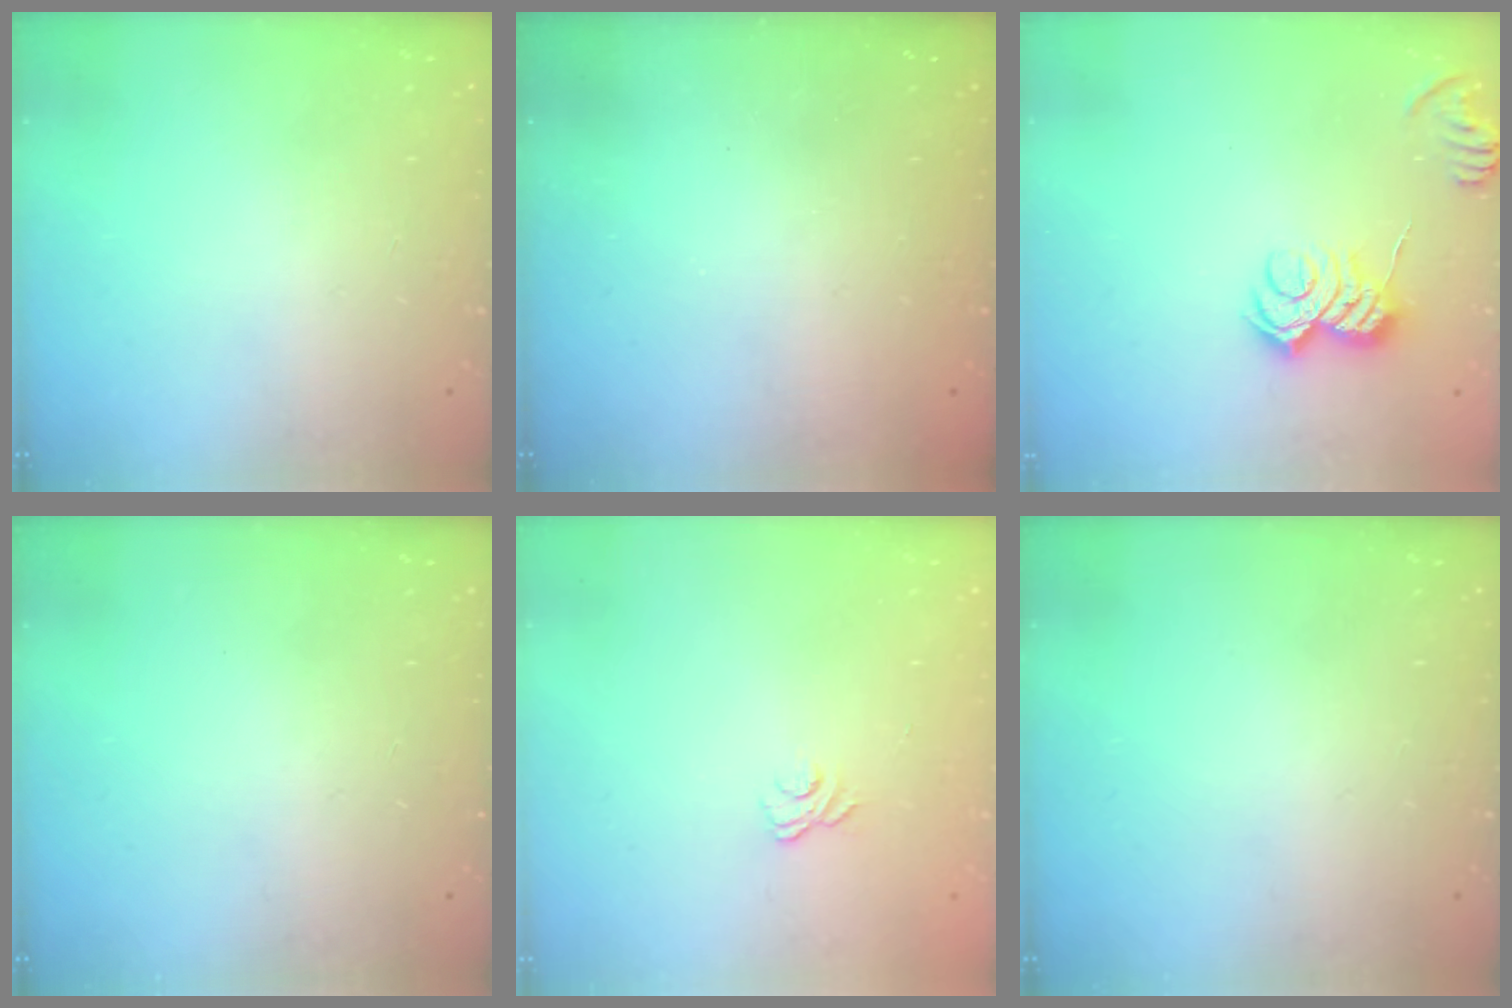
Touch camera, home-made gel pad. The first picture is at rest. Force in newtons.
{"total": 2.6, "press": 2.5, "slide": 0.9}
{"total": 8.3, "press": 8.2, "slide": 0.8}
{"total": 0.0}
{"total": 3.1, "press": 2.8, "slide": 1.3}
{"total": 0.0}